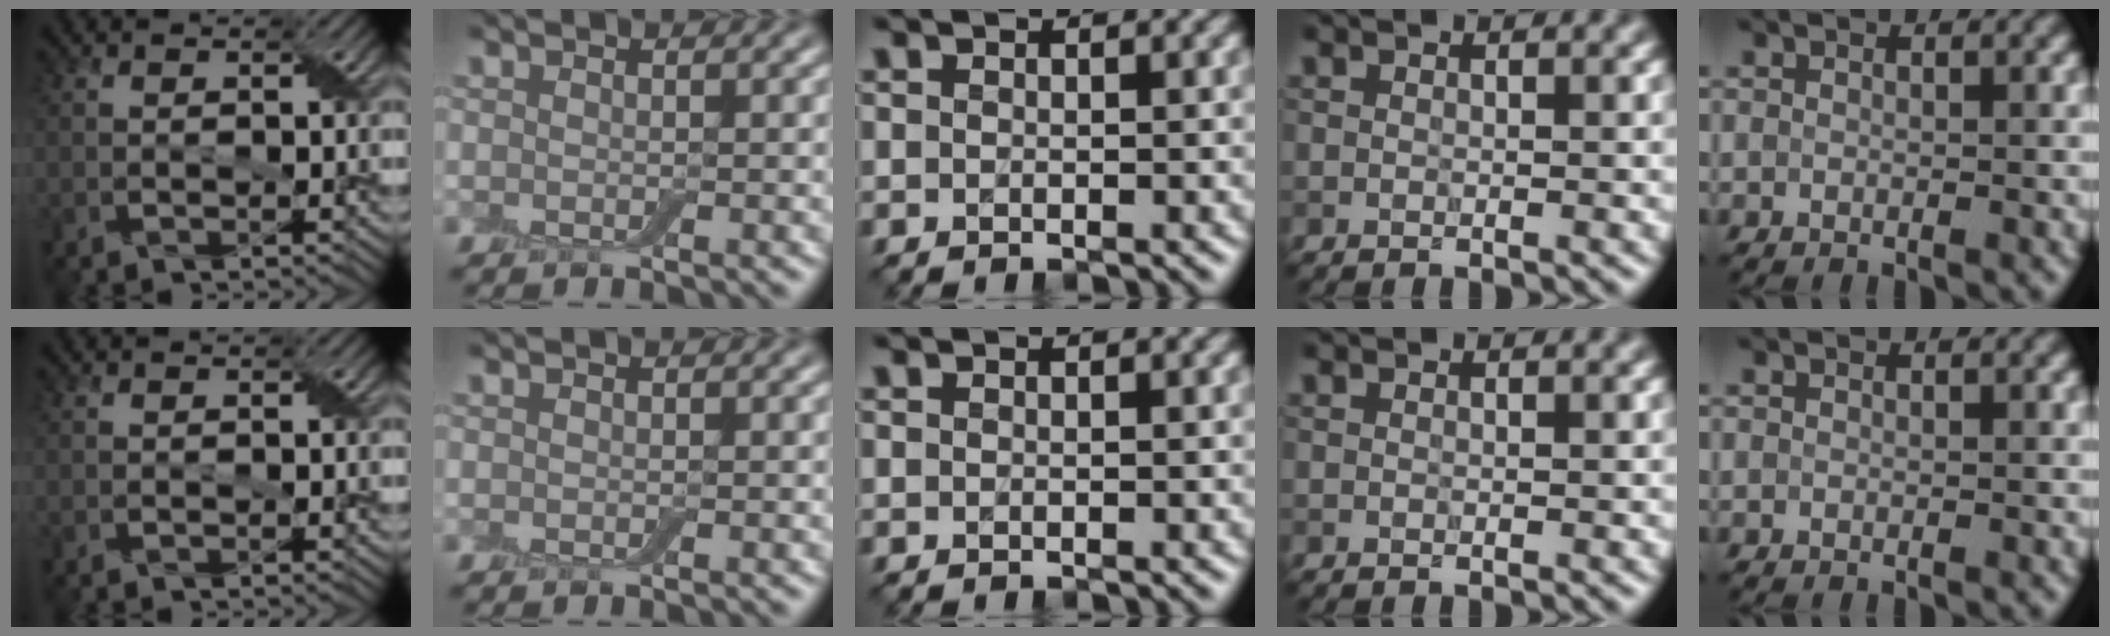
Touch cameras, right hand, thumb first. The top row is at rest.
{}